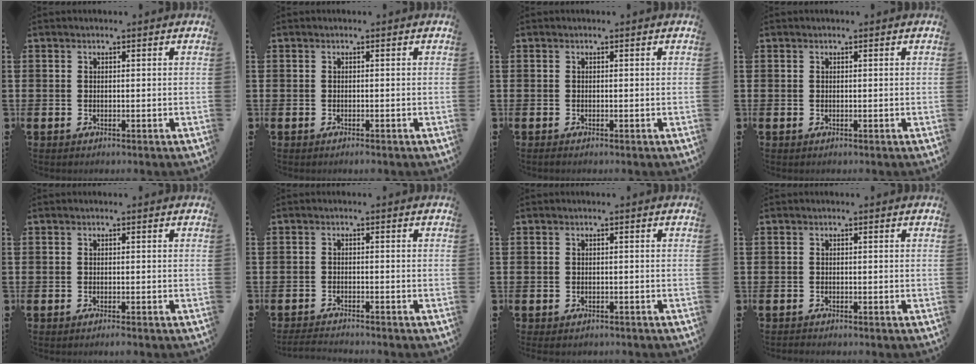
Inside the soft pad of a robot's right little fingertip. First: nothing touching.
{"total": 0.6, "force": [-0.3, 0.1, 0.4], "torque": [-0.009, -0.003, -0.006]}
{"total": 0.0}
{"total": 0.0}
{"total": 0.7, "force": [-0.5, 0.1, 0.5], "torque": [-0.009, -0.004, -0.009]}
{"total": 1.7, "force": [-1.6, 0.0, 0.3], "torque": [-0.007, 0.004, -0.033]}
{"total": 0.7, "force": [-0.6, 0.2, 0.3], "torque": [-0.007, 0.000, -0.013]}
{"total": 0.0}